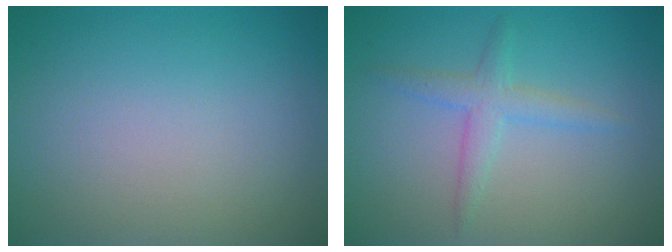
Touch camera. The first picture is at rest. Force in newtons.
{"total": 2.2, "press": 2.2, "slide": 0.2}